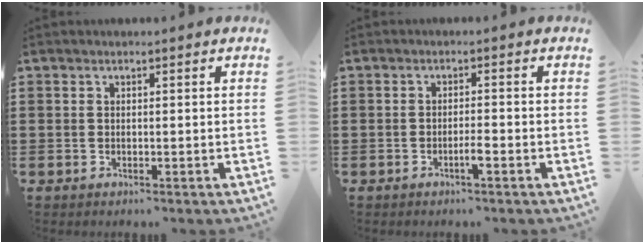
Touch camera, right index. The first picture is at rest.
{"total": 2.0, "force": [-1.2, 0.1, 1.7], "torque": [-0.030, -0.002, -0.020]}